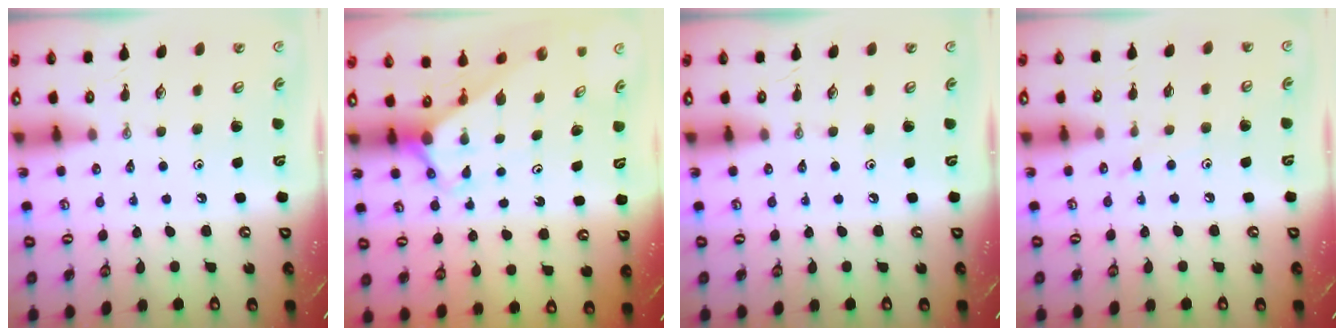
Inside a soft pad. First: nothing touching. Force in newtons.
{"total": 2.6, "press": 2.6, "slide": 0.0}
{"total": 0.0}
{"total": 7.9, "press": 7.9, "slide": 0.6}